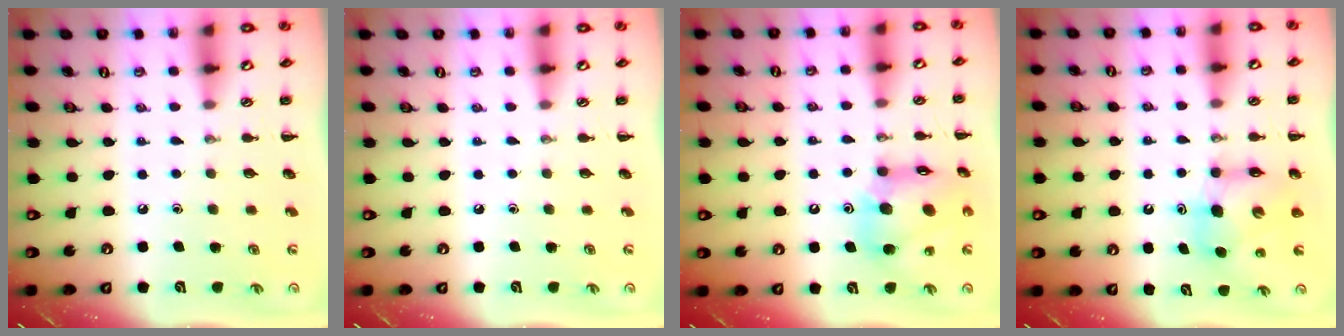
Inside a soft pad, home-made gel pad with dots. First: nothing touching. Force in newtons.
{"total": 0.0}
{"total": 15.9, "press": 15.6, "slide": 3.1}
{"total": 7.1, "press": 7.1, "slide": 0.5}